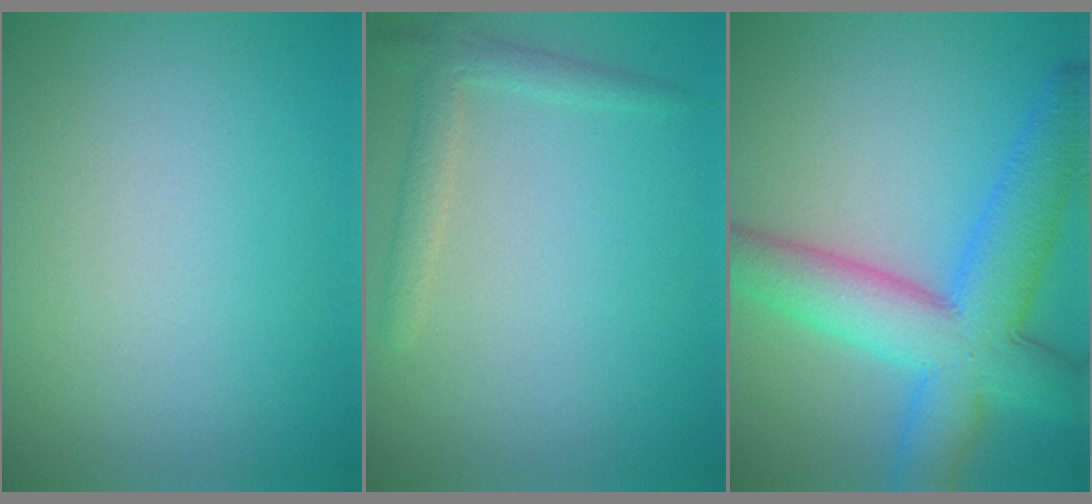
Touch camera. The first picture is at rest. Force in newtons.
{"total": 2.0, "press": 2.0, "slide": 0.3}
{"total": 8.9, "press": 8.9, "slide": 0.4}